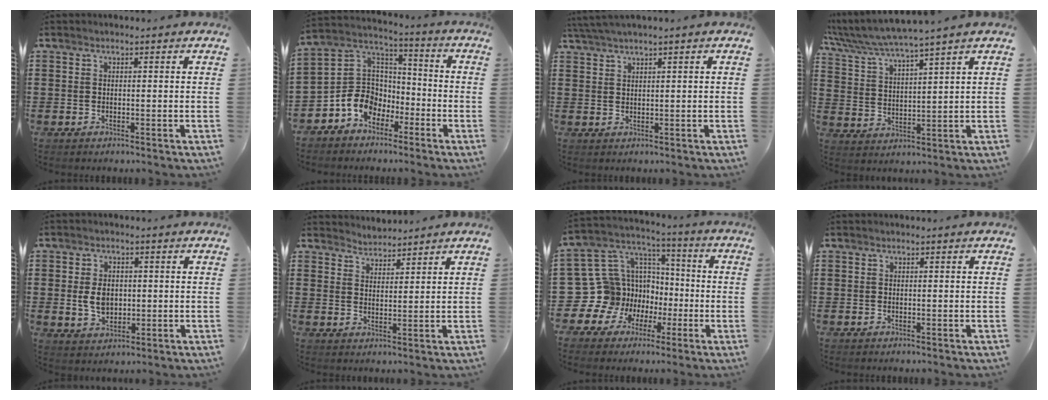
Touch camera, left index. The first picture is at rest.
{"total": 8.0, "force": [-4.2, 6.5, 2.0], "torque": [-0.076, 0.005, -0.086]}
{"total": 1.8, "force": [1.3, -0.4, 1.2], "torque": [-0.023, -0.002, 0.026]}
{"total": 4.2, "force": [3.7, -0.6, 1.8], "torque": [-0.053, -0.028, 0.059]}
{"total": 4.7, "force": [0.0, 3.3, 3.4], "torque": [-0.071, 0.004, -0.005]}
{"total": 2.7, "force": [2.6, 0.4, -0.7], "torque": [0.004, -0.010, 0.049]}
{"total": 14.0, "force": [-3.8, 13.2, 2.6], "torque": [-0.132, -0.014, -0.035]}
{"total": 0.0}